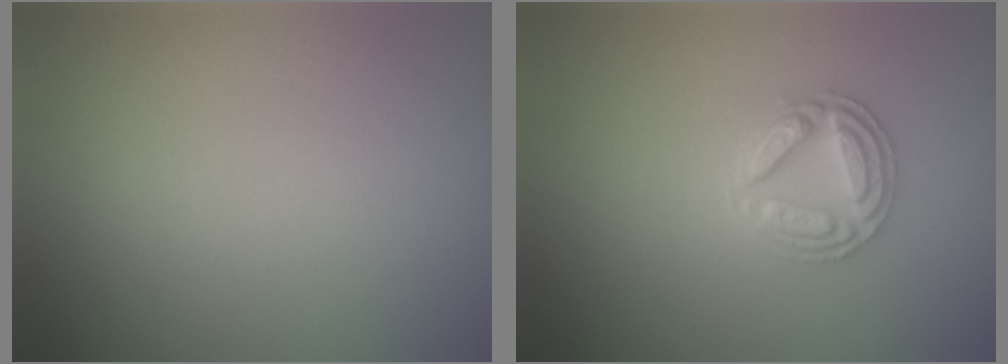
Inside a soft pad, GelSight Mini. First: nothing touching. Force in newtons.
{"total": 2.9, "press": 2.9, "slide": 0.2}